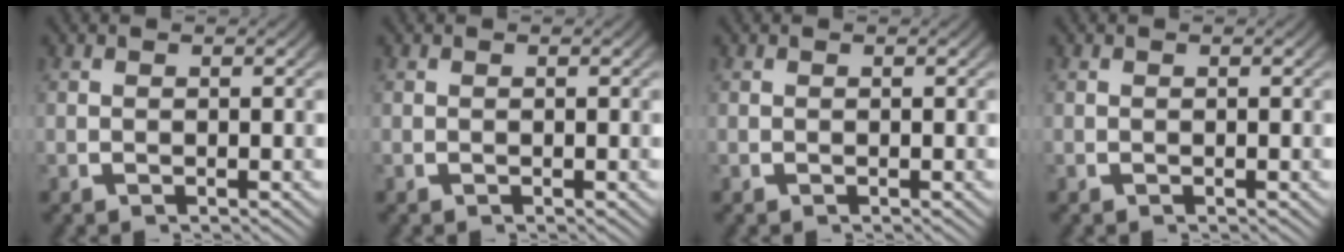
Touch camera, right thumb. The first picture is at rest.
{"total": 0.0}
{"total": 0.0}
{"total": 0.0}